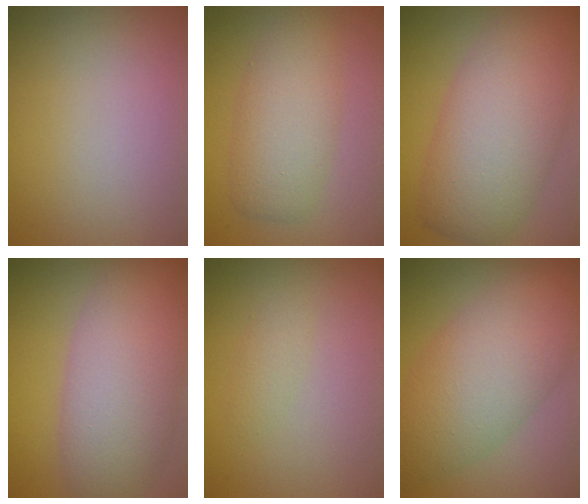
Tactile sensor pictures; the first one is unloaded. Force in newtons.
{"total": 3.7, "press": 3.7, "slide": 0.2}
{"total": 9.3, "press": 9.3, "slide": 0.3}
{"total": 7.7, "press": 7.7, "slide": 0.4}
{"total": 1.0, "press": 1.0, "slide": 0.0}
{"total": 8.3, "press": 8.3, "slide": 0.4}